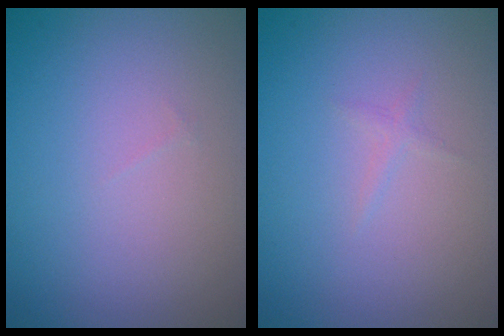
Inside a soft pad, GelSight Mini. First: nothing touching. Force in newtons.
{"total": 0.5, "press": 0.5, "slide": 0.0}